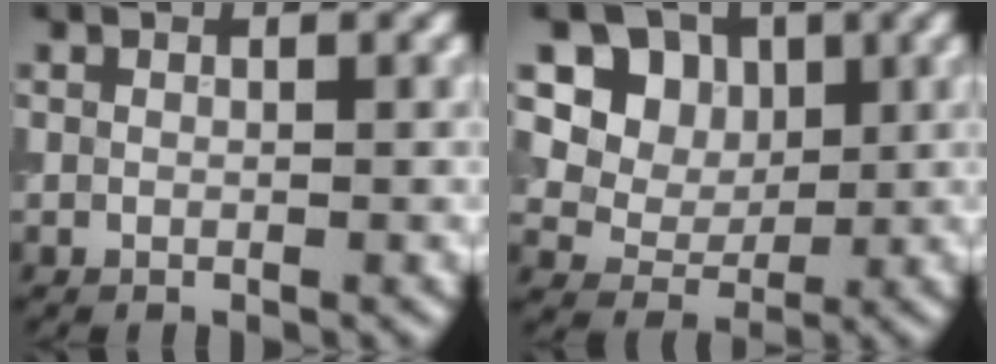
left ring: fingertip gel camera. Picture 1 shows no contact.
{"total": 10.8, "force": [4.8, 8.6, 4.5], "torque": [-0.097, 0.010, 0.082]}